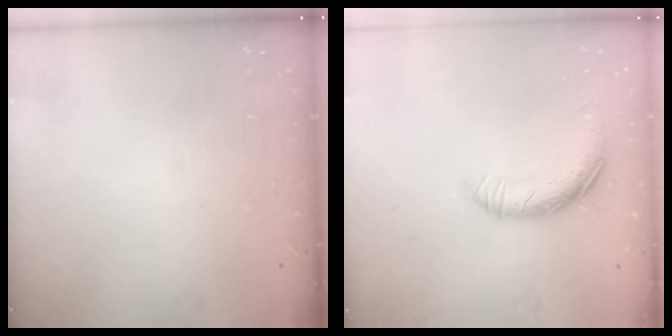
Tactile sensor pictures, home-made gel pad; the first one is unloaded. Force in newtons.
{"total": 11.7, "press": 11.7, "slide": 0.5}